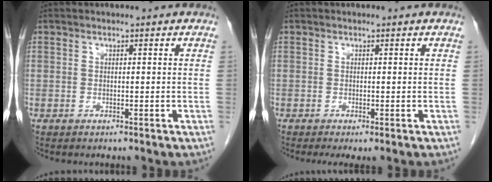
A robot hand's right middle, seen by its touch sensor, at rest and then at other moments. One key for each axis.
{"total": 1.6, "fx": -0.8, "fy": 0.2, "fz": 1.3, "tx": -0.024, "ty": -0.010, "tz": -0.009}